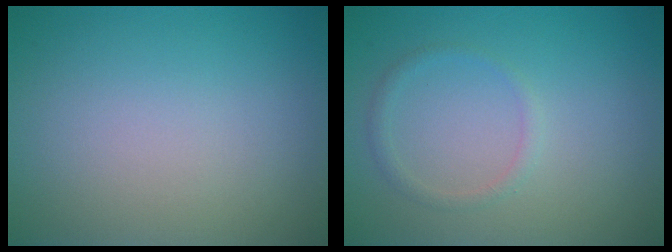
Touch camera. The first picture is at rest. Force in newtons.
{"total": 1.1, "press": 1.1, "slide": 0.0}